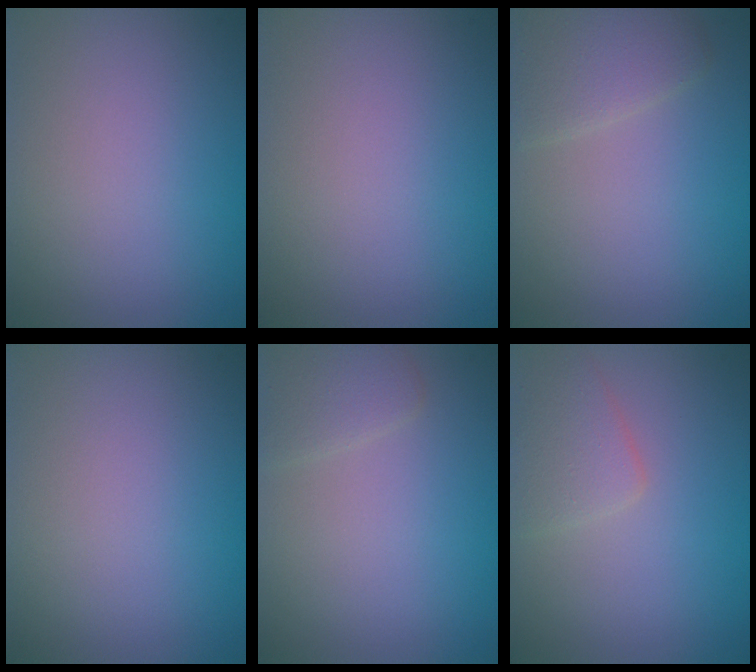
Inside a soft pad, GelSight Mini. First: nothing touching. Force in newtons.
{"total": 0.0}
{"total": 2.8, "press": 2.8, "slide": 0.2}
{"total": 0.0}
{"total": 1.7, "press": 1.7, "slide": 0.0}
{"total": 2.4, "press": 2.4, "slide": 0.0}